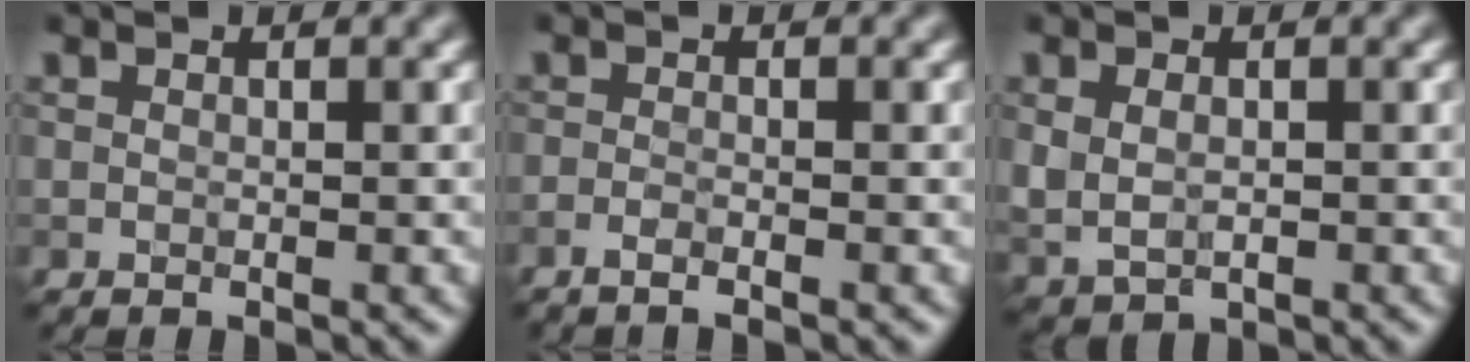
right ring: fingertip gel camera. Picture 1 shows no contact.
{"total": 1.4, "force": [-1.0, 0.3, 1.0], "torque": [-0.016, -0.001, -0.024]}
{"total": 2.2, "force": [0.1, 1.6, 1.5], "torque": [-0.034, -0.006, 0.008]}